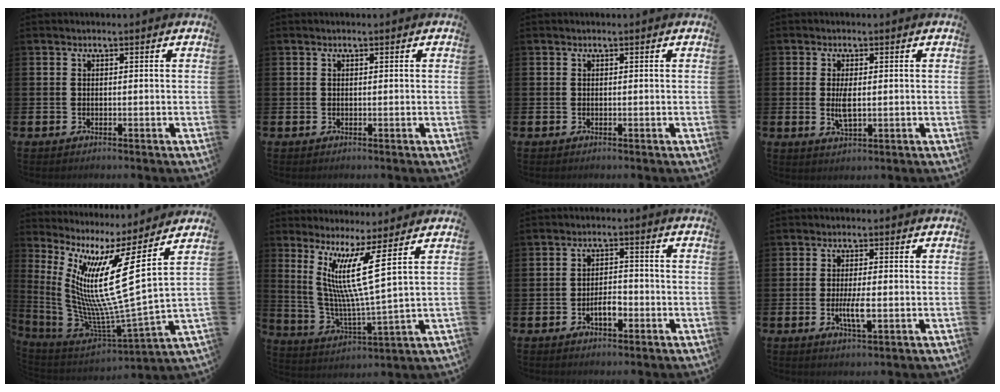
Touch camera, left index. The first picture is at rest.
{"total": 0.0}
{"total": 0.0}
{"total": 3.2, "force": [0.2, 1.2, 3.0], "torque": [-0.054, 0.002, 0.001]}
{"total": 14.3, "force": [4.8, 1.4, 13.4], "torque": [-0.268, -0.069, 0.060]}
{"total": 10.6, "force": [5.8, 0.3, 8.8], "torque": [-0.167, -0.036, 0.094]}
{"total": 3.4, "force": [-1.4, 1.6, 2.6], "torque": [-0.041, 0.005, -0.029]}
{"total": 3.7, "force": [-0.7, 1.0, 3.5], "torque": [-0.061, -0.004, -0.016]}